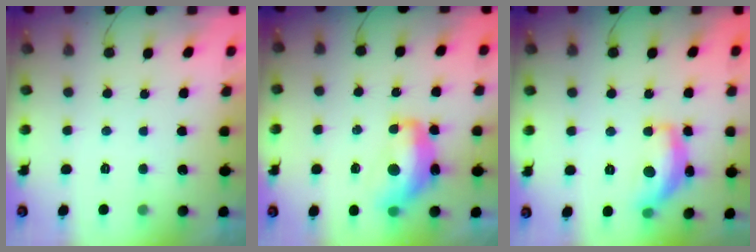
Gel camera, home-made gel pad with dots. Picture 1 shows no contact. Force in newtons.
{"total": 12.6, "press": 12.6, "slide": 1.3}
{"total": 13.7, "press": 13.6, "slide": 0.8}